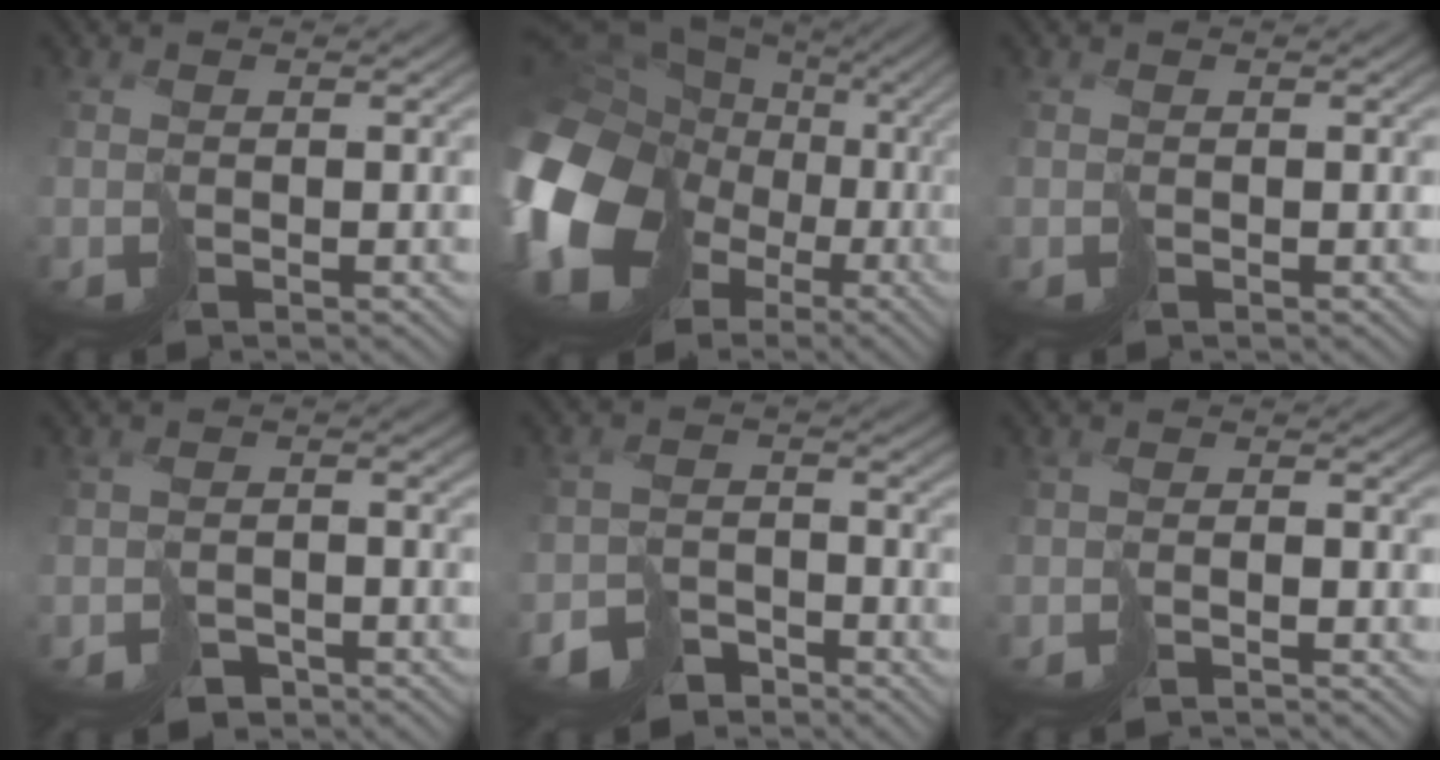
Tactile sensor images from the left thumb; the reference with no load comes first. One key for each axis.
{"total": 21.0, "fx": -3.1, "fy": 17.2, "fz": 11.6, "tx": -0.319, "ty": -0.032, "tz": -0.052}
{"total": 0.0}
{"total": 4.5, "fx": -3.9, "fy": 2.2, "fz": 0.7, "tx": 0.001, "ty": -0.012, "tz": -0.061}
{"total": 5.4, "fx": -4.9, "fy": 2.0, "fz": 0.7, "tx": -0.004, "ty": -0.010, "tz": -0.088}
{"total": 2.3, "fx": -2.3, "fy": -0.3, "fz": 0.3, "tx": 0.002, "ty": 0.002, "tz": -0.040}